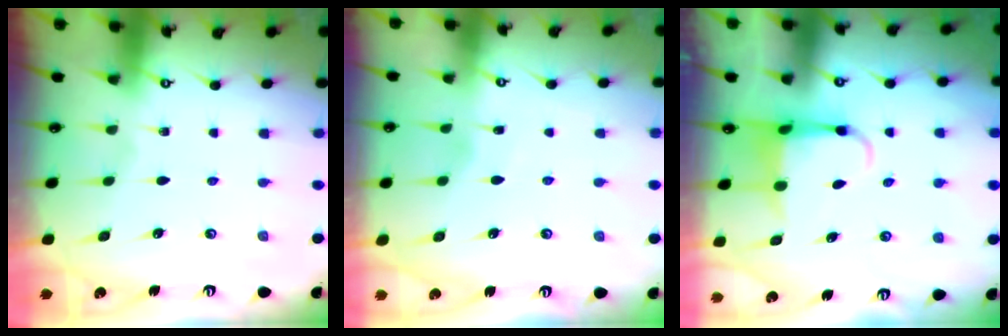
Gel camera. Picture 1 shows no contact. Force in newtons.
{"total": 1.7, "press": 1.7, "slide": 0.2}
{"total": 4.3, "press": 4.2, "slide": 1.2}